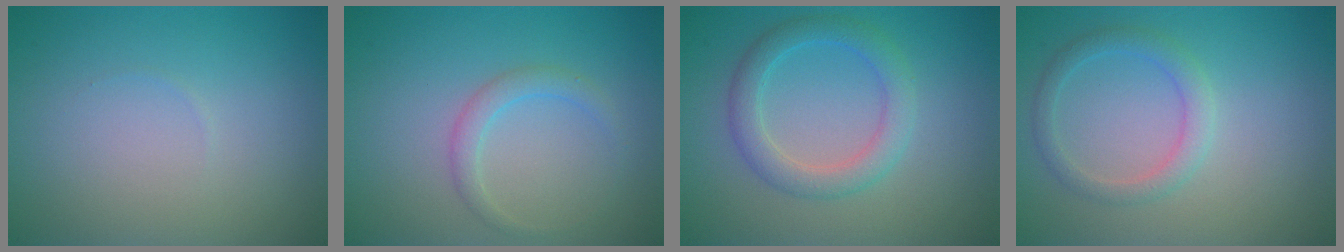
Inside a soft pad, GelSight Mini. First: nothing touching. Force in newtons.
{"total": 1.7, "press": 1.7, "slide": 0.1}
{"total": 3.2, "press": 3.2, "slide": 0.2}
{"total": 2.2, "press": 2.2, "slide": 0.1}